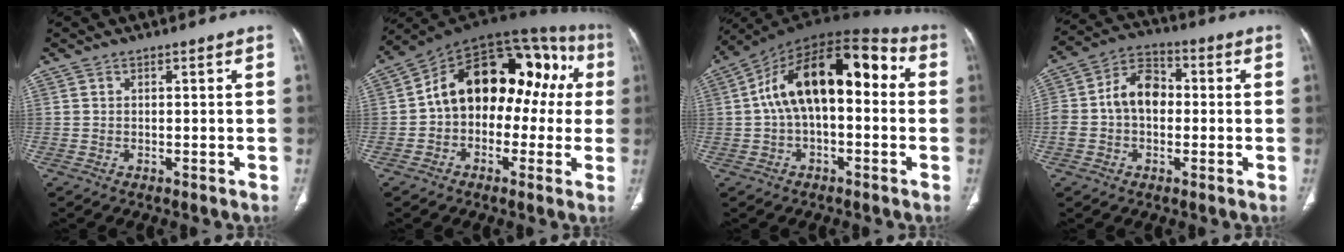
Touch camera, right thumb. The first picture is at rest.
{"total": 21.2, "force": [1.2, 13.6, 16.1], "torque": [-0.187, 0.066, 0.008]}
{"total": 18.8, "force": [1.6, 9.8, 16.0], "torque": [-0.241, 0.055, 0.014]}
{"total": 10.4, "force": [-0.1, 7.3, 7.4], "torque": [-0.126, 0.034, -0.013]}